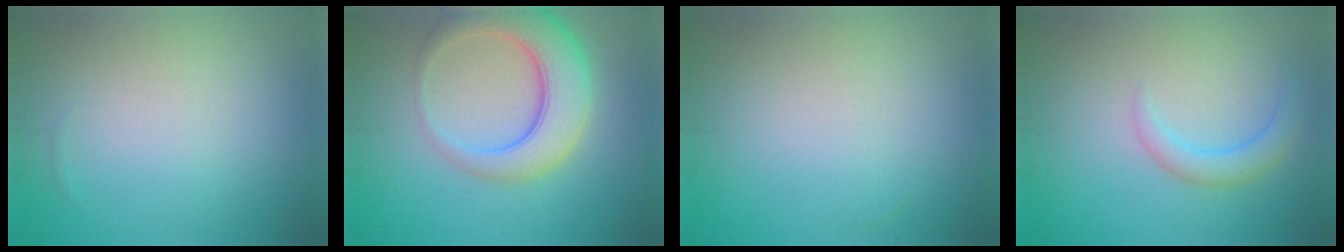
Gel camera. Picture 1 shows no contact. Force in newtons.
{"total": 6.9, "press": 6.9, "slide": 0.3}
{"total": 0.0}
{"total": 2.4, "press": 2.4, "slide": 0.3}